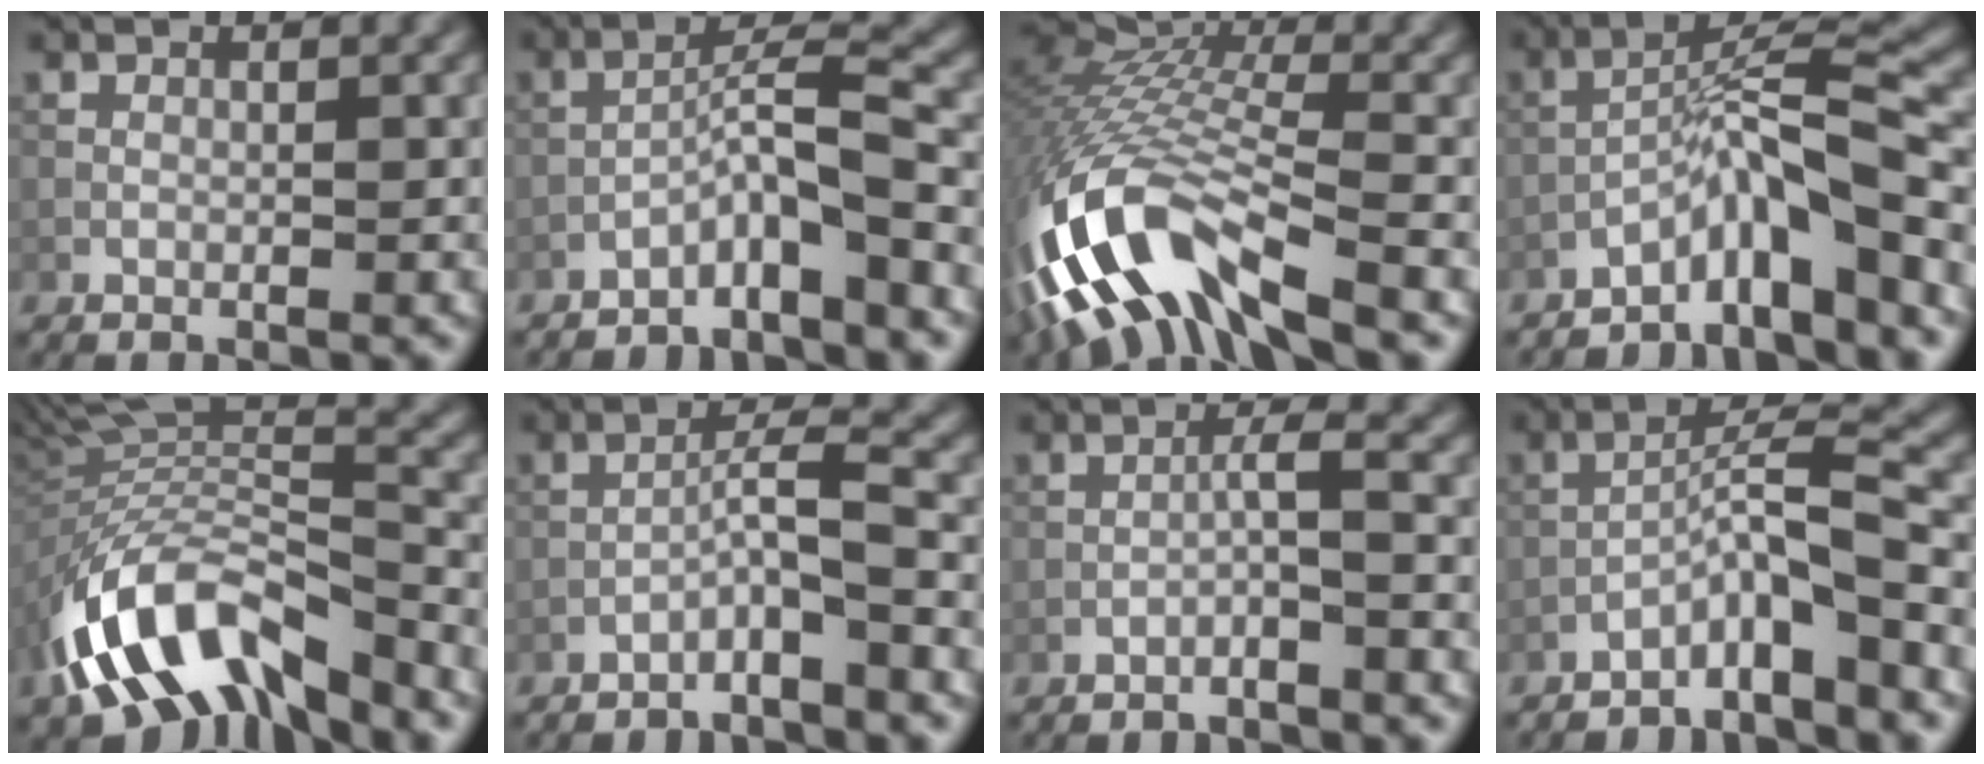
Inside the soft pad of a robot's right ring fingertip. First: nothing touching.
{"total": 4.6, "force": [-3.0, 0.3, 3.4], "torque": [-0.059, 0.021, -0.059]}
{"total": 12.9, "force": [-6.9, 5.0, 9.7], "torque": [-0.199, -0.005, -0.133]}
{"total": 7.6, "force": [-4.5, 1.0, 6.0], "torque": [-0.097, 0.022, -0.083]}
{"total": 11.7, "force": [-6.0, 5.6, 8.4], "torque": [-0.155, 0.008, -0.112]}
{"total": 3.2, "force": [-2.1, 0.0, 2.4], "torque": [-0.045, 0.021, -0.043]}
{"total": 1.9, "force": [-1.2, -0.2, 1.5], "torque": [-0.029, 0.014, -0.027]}
{"total": 5.2, "force": [-3.3, 0.4, 3.9], "torque": [-0.064, 0.021, -0.063]}